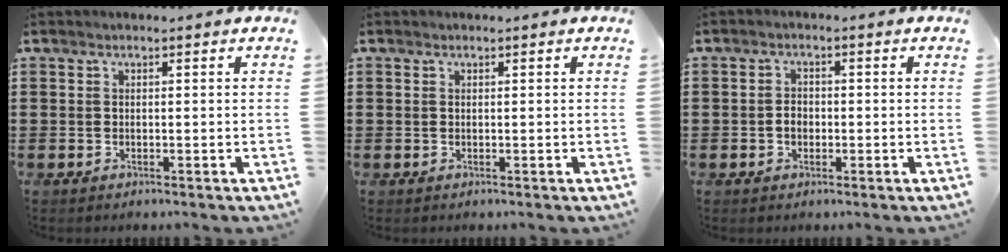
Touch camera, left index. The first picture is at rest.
{"total": 0.0}
{"total": 1.9, "force": [-0.4, 1.5, 1.1], "torque": [-0.026, 0.005, -0.010]}